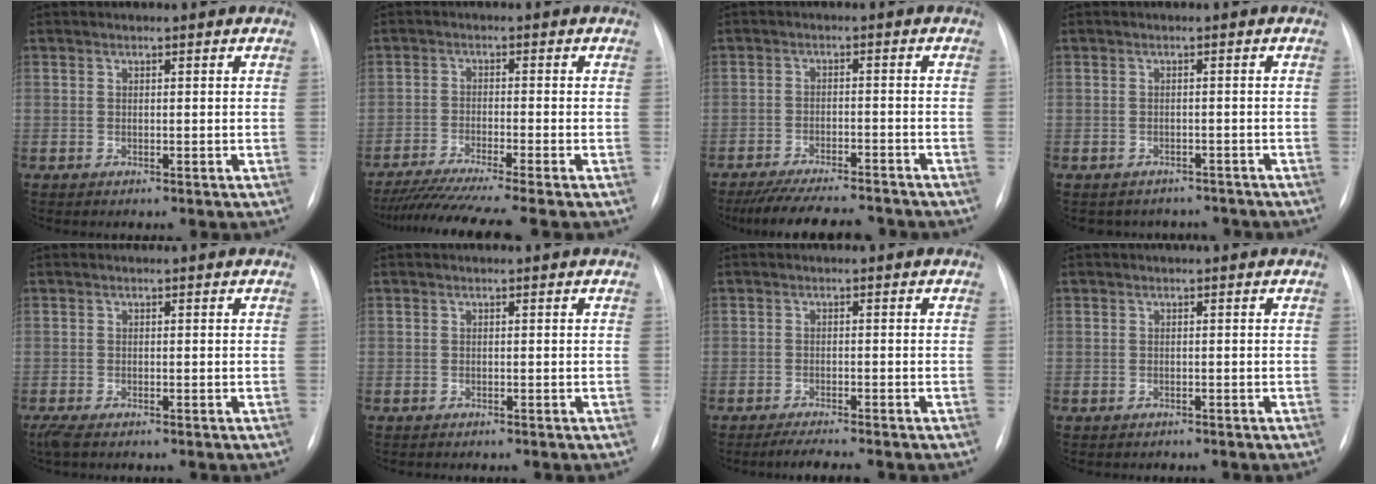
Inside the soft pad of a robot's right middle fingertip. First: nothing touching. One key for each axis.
{"total": 11.9, "fx": -10.2, "fy": -1.0, "fz": 6.0, "tx": -0.070, "ty": -0.030, "tz": -0.156}
{"total": 13.1, "fx": -11.8, "fy": 2.0, "fz": 5.3, "tx": -0.089, "ty": -0.010, "tz": -0.168}
{"total": 5.8, "fx": -5.1, "fy": 2.7, "fz": 0.0, "tx": 0.006, "ty": 0.016, "tz": -0.053}
{"total": 2.0, "fx": -1.4, "fy": 0.5, "fz": 1.3, "tx": -0.032, "ty": -0.009, "tz": -0.027}
{"total": 0.0}
{"total": 3.5, "fx": -3.1, "fy": 0.0, "fz": 1.8, "tx": -0.032, "ty": -0.010, "tz": -0.046}
{"total": 0.7, "fx": -0.5, "fy": 0.4, "fz": -0.1, "tx": -0.006, "ty": 0.003, "tz": -0.009}